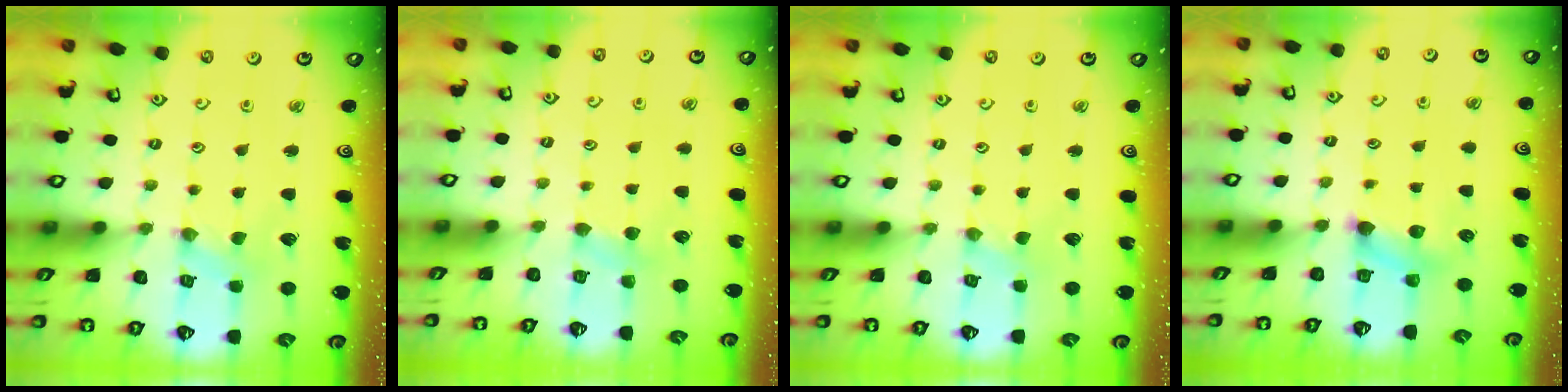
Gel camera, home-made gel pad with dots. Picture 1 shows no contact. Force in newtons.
{"total": 3.7, "press": 3.7, "slide": 0.7}
{"total": 0.0}
{"total": 5.6, "press": 5.6, "slide": 0.6}